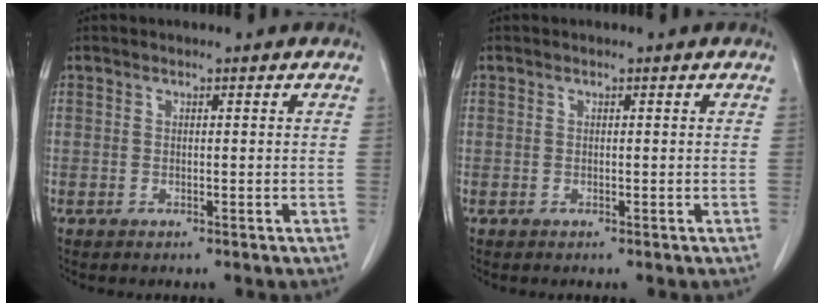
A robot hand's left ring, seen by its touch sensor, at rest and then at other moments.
{"total": 0.0}